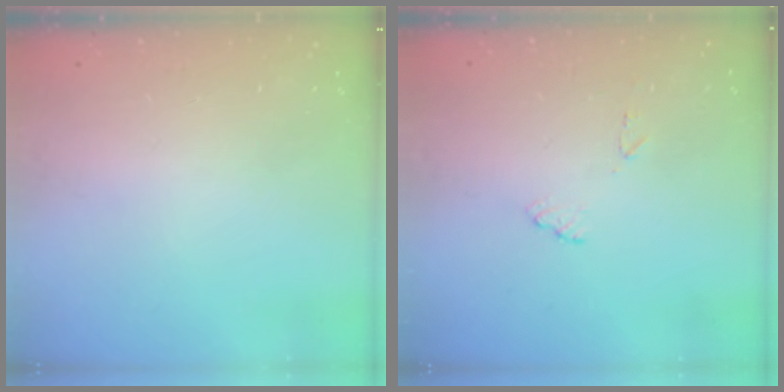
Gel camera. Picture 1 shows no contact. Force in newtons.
{"total": 7.0, "press": 7.0, "slide": 0.6}